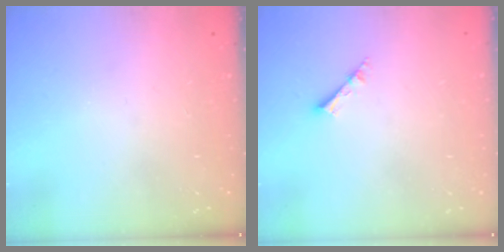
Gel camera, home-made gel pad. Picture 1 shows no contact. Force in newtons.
{"total": 2.3, "press": 2.3, "slide": 0.1}